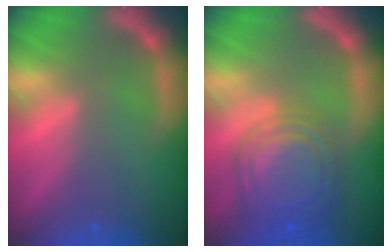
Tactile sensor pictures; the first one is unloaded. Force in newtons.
{"total": 9.5}